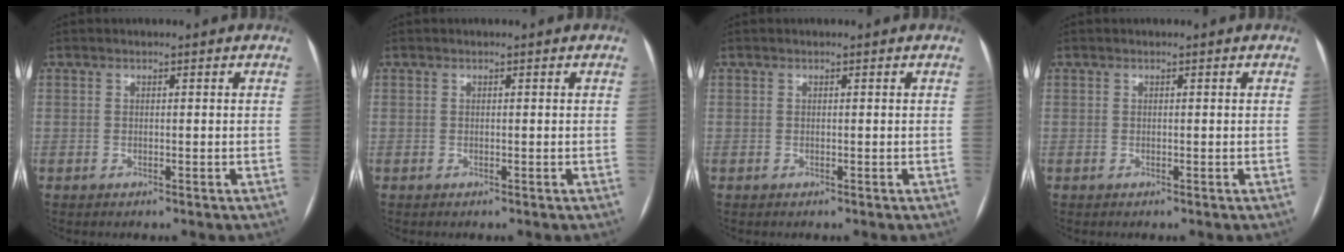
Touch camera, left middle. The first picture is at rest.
{"total": 0.0}
{"total": 0.0}
{"total": 0.0}